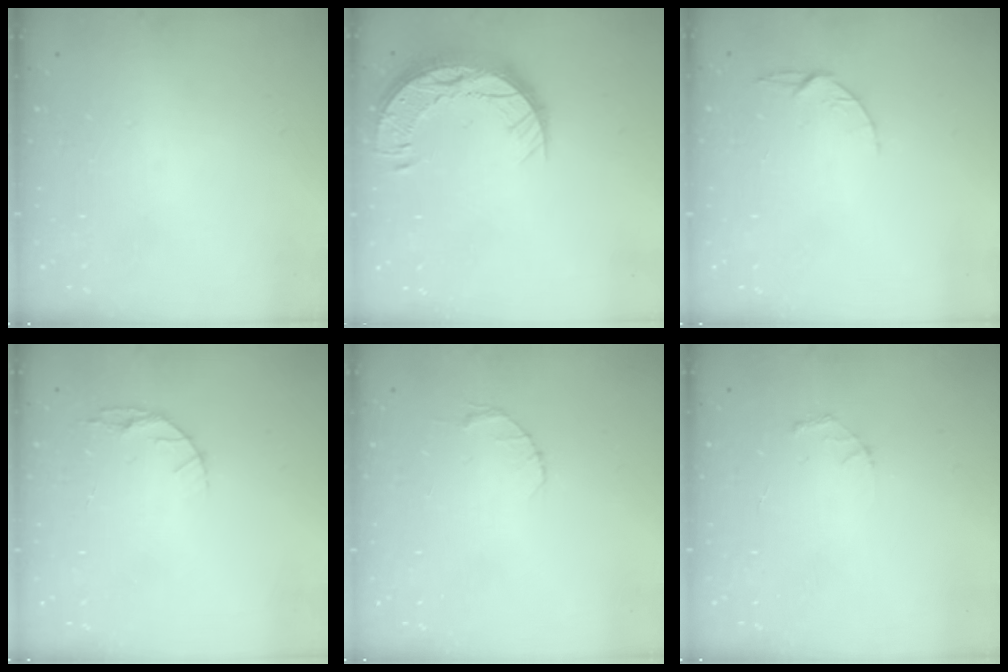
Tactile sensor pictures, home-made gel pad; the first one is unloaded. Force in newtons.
{"total": 11.7, "press": 11.7, "slide": 0.8}
{"total": 5.1, "press": 5.1, "slide": 0.4}
{"total": 4.4, "press": 4.4, "slide": 0.5}
{"total": 2.6, "press": 2.6, "slide": 0.3}
{"total": 2.1, "press": 2.1, "slide": 0.2}